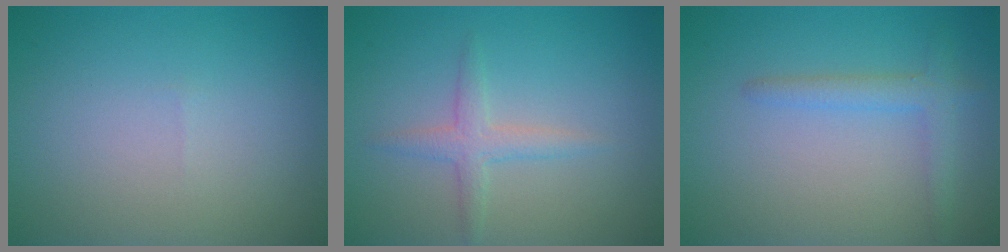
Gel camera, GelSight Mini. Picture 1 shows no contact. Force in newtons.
{"total": 2.0, "press": 2.0, "slide": 0.2}
{"total": 2.1, "press": 2.1, "slide": 0.1}